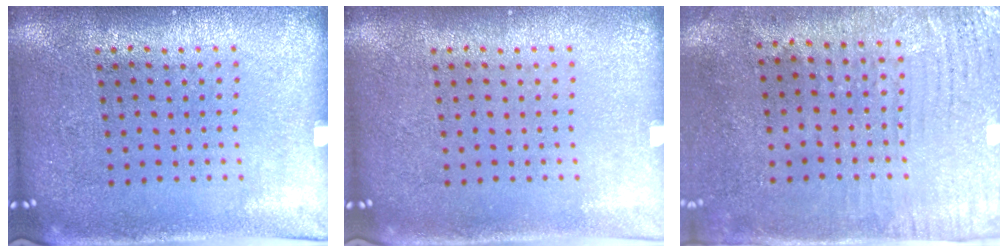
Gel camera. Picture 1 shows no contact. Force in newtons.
{"total": 0.0}
{"total": 3.0, "press": 2.5, "slide": 1.7}